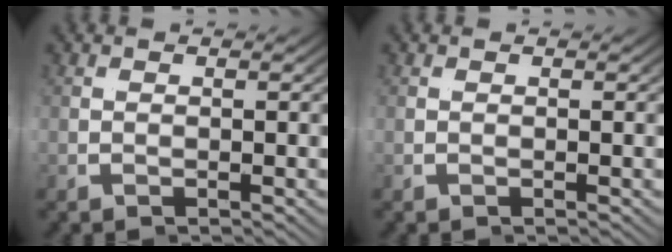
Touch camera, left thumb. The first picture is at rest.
{"total": 0.0}